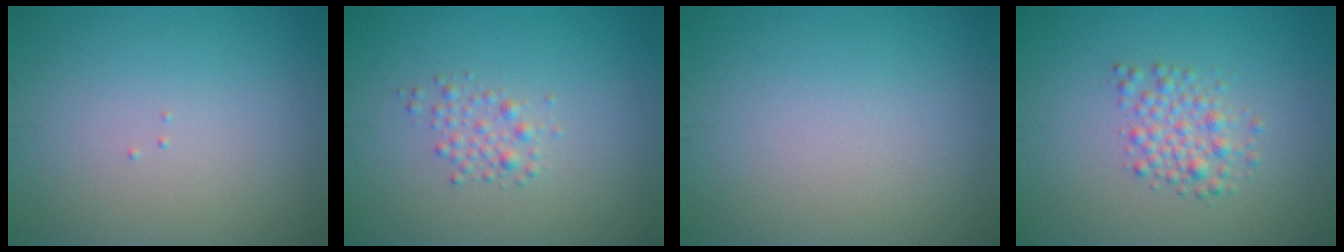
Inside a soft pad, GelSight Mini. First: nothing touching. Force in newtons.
{"total": 1.5, "press": 1.5, "slide": 0.0}
{"total": 0.0}
{"total": 2.5, "press": 2.5, "slide": 0.0}